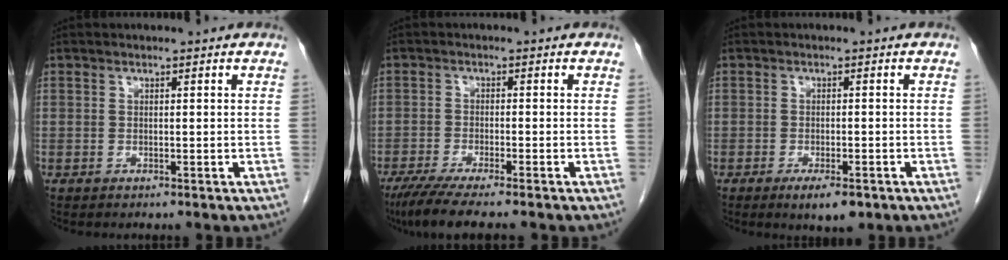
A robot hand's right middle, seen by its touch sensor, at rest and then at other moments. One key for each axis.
{"total": 7.7, "fx": -6.1, "fy": 0.3, "fz": 4.6, "tx": -0.074, "ty": -0.020, "tz": -0.101}
{"total": 4.3, "fx": -2.6, "fy": 1.3, "fz": 3.2, "tx": -0.051, "ty": -0.005, "tz": -0.032}